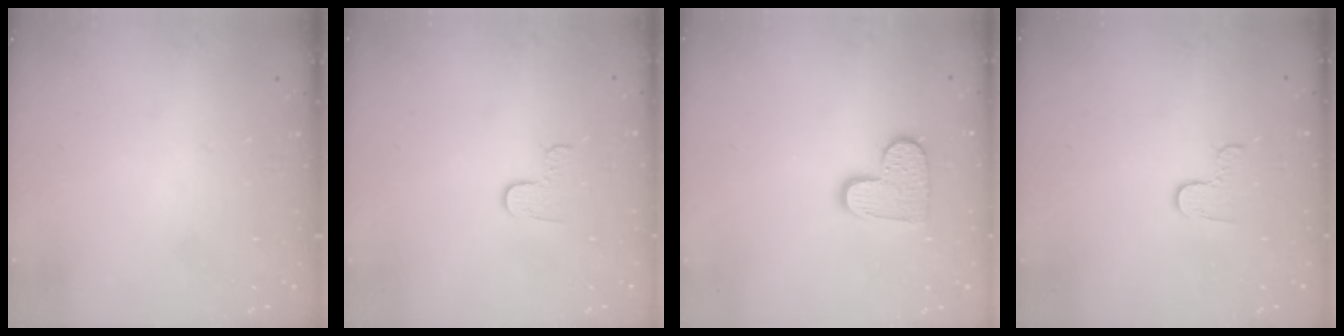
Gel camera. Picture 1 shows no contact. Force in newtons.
{"total": 2.7, "press": 2.6, "slide": 0.4}
{"total": 10.4, "press": 10.4, "slide": 0.6}
{"total": 3.0, "press": 3.0, "slide": 0.4}